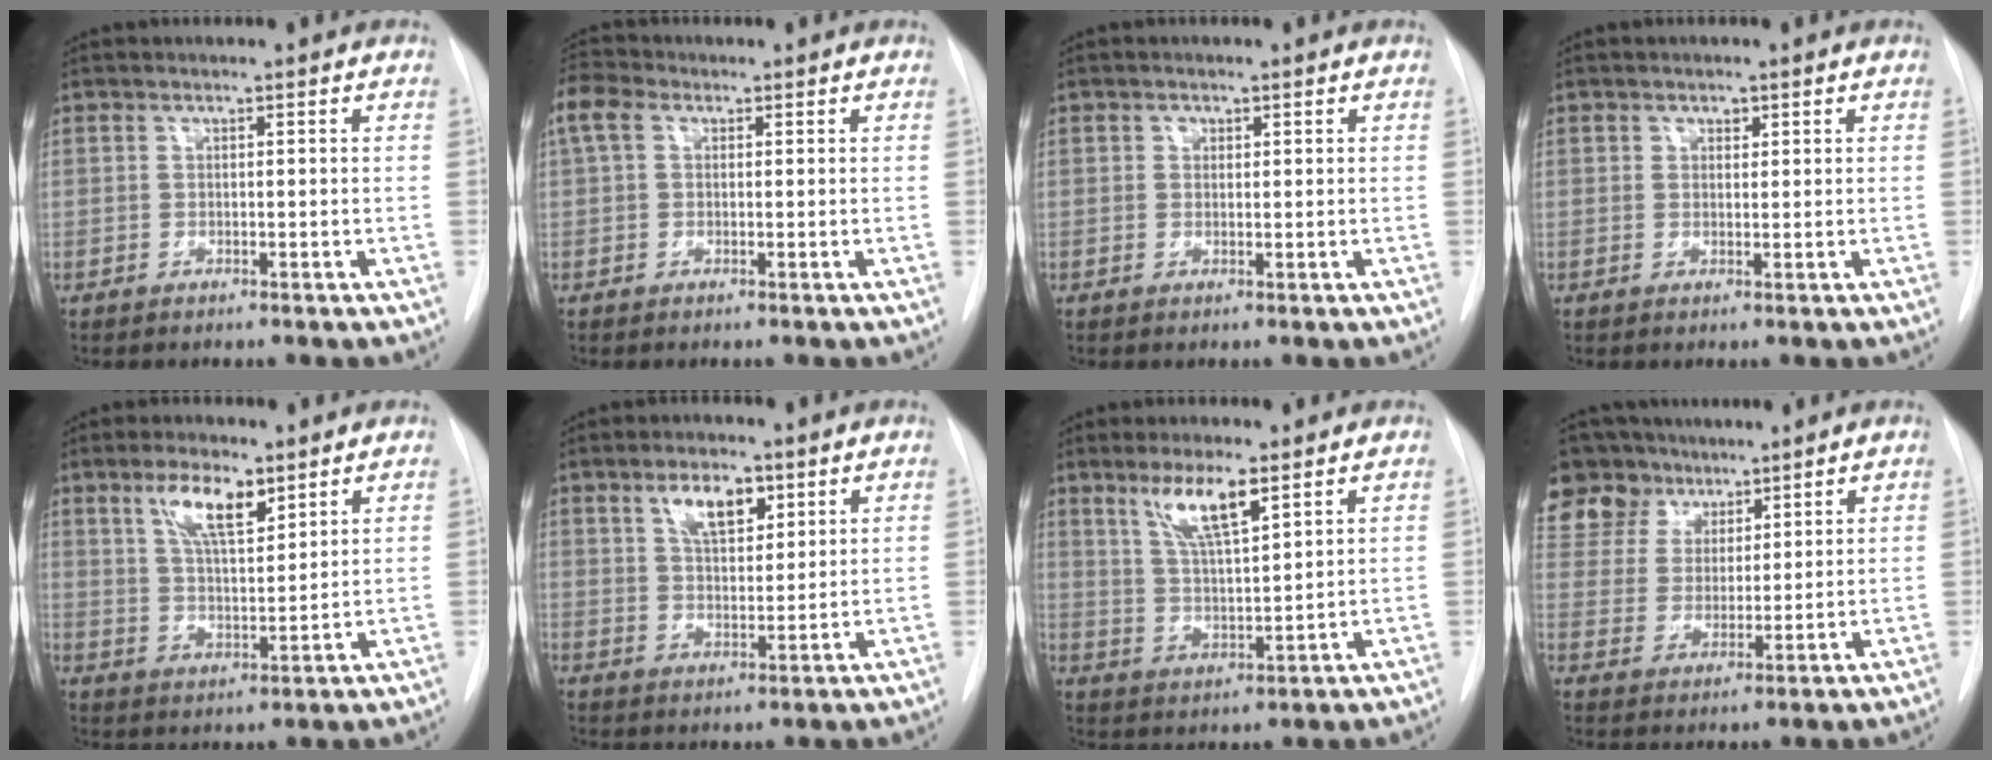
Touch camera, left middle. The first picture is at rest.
{"total": 4.8, "force": [1.8, 3.2, 3.0], "torque": [-0.080, 0.033, 0.035]}
{"total": 1.0, "force": [0.5, 0.8, 0.3], "torque": [-0.003, -0.001, 0.006]}
{"total": 1.2, "force": [0.7, 0.8, 0.5], "torque": [-0.005, -0.002, 0.010]}
{"total": 7.6, "force": [4.5, 2.1, 5.7], "torque": [-0.111, 0.002, 0.083]}
{"total": 6.3, "force": [3.4, 2.7, 4.6], "torque": [-0.085, 0.005, 0.061]}
{"total": 7.6, "force": [4.6, 0.9, 6.0], "torque": [-0.119, -0.006, 0.089]}
{"total": 15.1, "force": [11.0, 9.4, 4.1], "torque": [-0.099, 0.046, 0.204]}